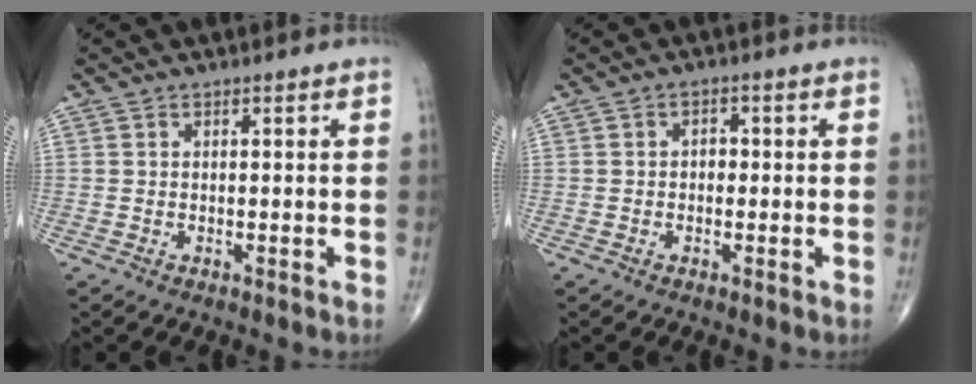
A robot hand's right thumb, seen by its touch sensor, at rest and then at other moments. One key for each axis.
{"total": 1.3, "fx": -0.2, "fy": 1.1, "fz": 0.8, "tx": -0.001, "ty": 0.006, "tz": -0.007}